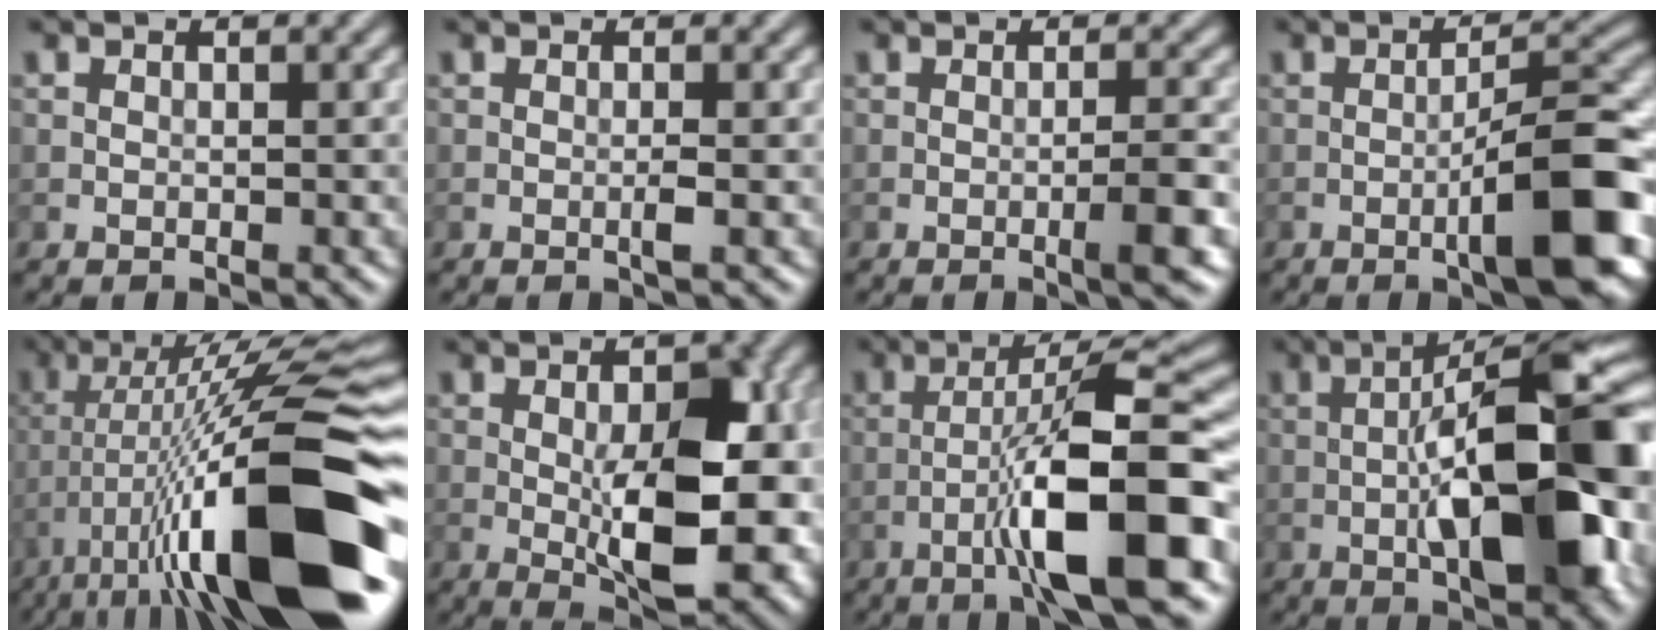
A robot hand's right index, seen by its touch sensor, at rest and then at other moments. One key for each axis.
{"total": 0.9, "fx": -0.1, "fy": 0.0, "fz": 0.9, "tx": -0.017, "ty": -0.001, "tz": -0.004}
{"total": 3.0, "fx": -0.8, "fy": 0.5, "fz": 2.9, "tx": -0.039, "ty": 0.005, "tz": -0.017}
{"total": 8.8, "fx": -2.9, "fy": 1.8, "fz": 8.1, "tx": -0.112, "ty": 0.011, "tz": -0.048}
{"total": 16.3, "fx": -5.1, "fy": 3.1, "fz": 15.2, "tx": -0.237, "ty": 0.023, "tz": -0.080}
{"total": 8.7, "fx": -0.8, "fy": 3.2, "fz": 8.0, "tx": -0.123, "ty": -0.005, "tz": -0.008}
{"total": 11.4, "fx": -4.1, "fy": 2.1, "fz": 10.4, "tx": -0.166, "ty": 0.018, "tz": -0.067}
{"total": 14.4, "fx": -1.9, "fy": 4.8, "fz": 13.5, "tx": -0.180, "ty": 0.019, "tz": -0.038}